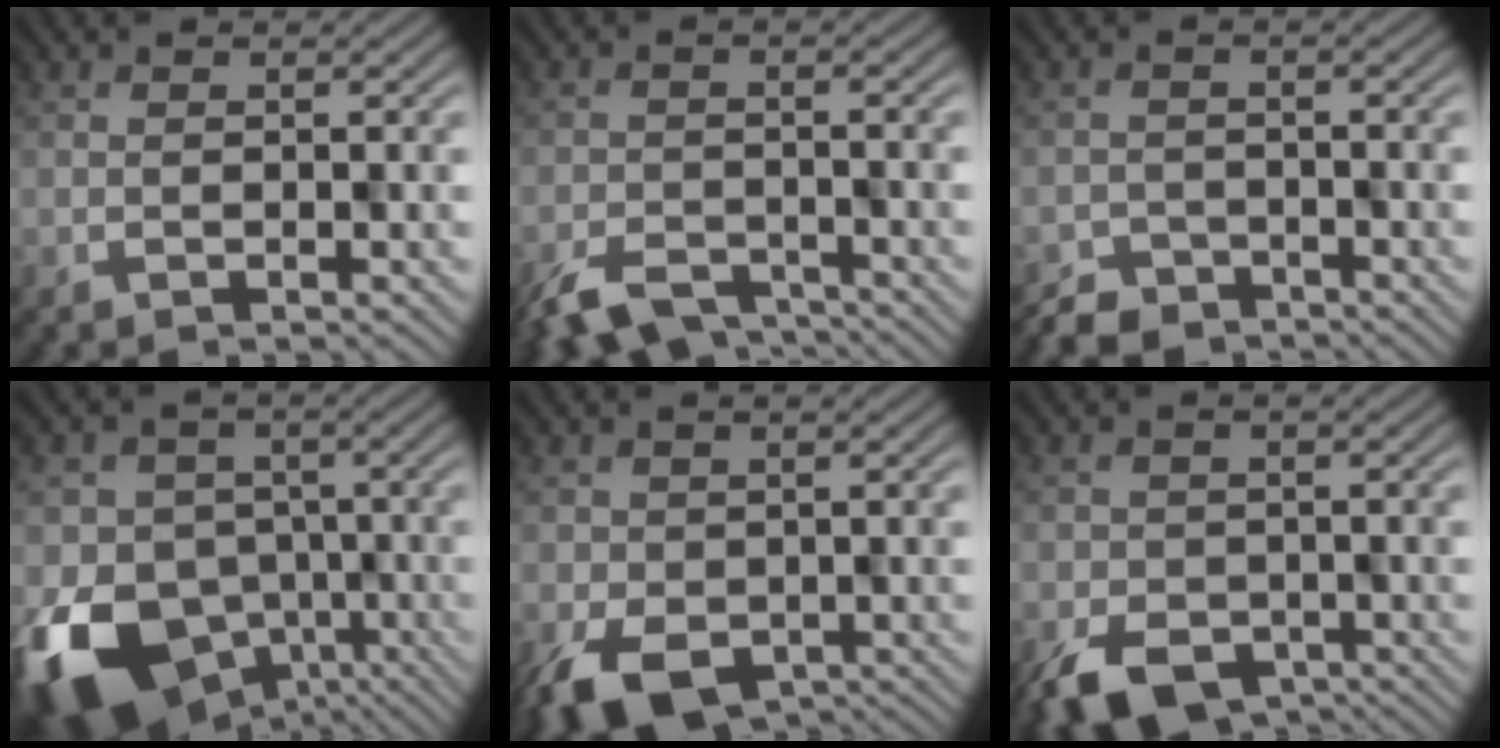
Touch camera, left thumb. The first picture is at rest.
{"total": 5.8, "force": [-5.0, 1.9, 2.2], "torque": [-0.042, -0.015, -0.086]}
{"total": 3.7, "force": [-3.5, 1.3, 0.1], "torque": [0.002, -0.012, -0.058]}
{"total": 13.9, "force": [-6.6, 10.6, 6.3], "torque": [-0.142, -0.042, -0.089]}
{"total": 7.9, "force": [-3.9, 4.7, 4.9], "torque": [-0.097, -0.035, -0.048]}
{"total": 6.7, "force": [-4.2, 4.0, 3.3], "torque": [-0.066, -0.028, -0.060]}